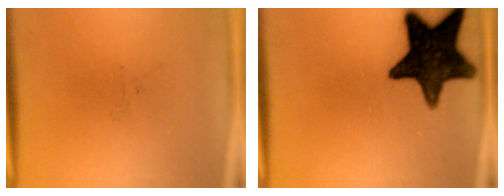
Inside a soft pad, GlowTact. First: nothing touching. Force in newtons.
{"total": 17.3}